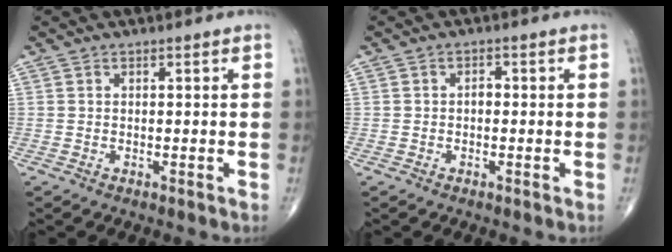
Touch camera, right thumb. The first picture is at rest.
{"total": 2.2, "force": [-0.4, 1.4, 1.6], "torque": [-0.016, 0.012, -0.012]}